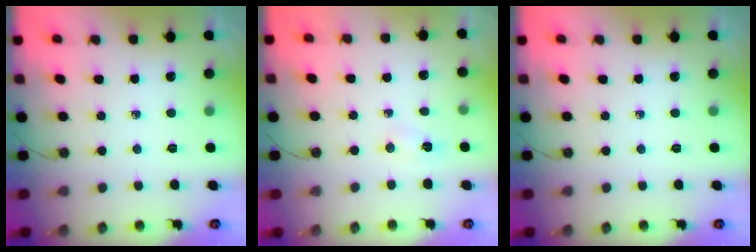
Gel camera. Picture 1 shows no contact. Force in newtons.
{"total": 3.2, "press": 1.9, "slide": 2.6}
{"total": 0.0}